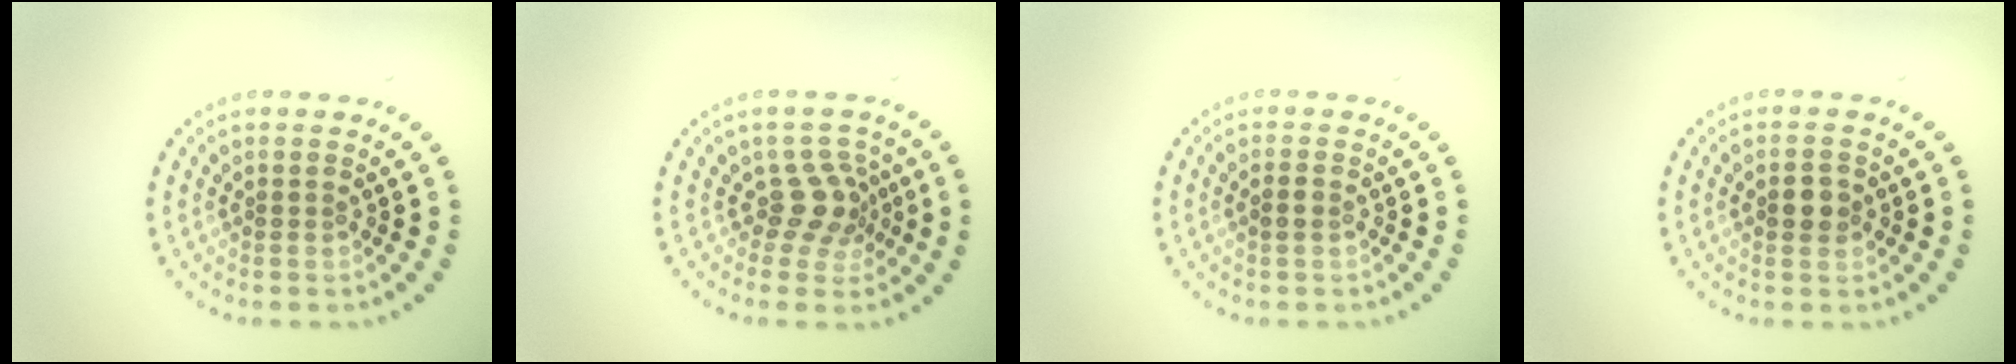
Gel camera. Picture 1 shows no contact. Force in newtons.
{"total": 2.9, "press": 2.2, "slide": 2.0}
{"total": 1.0, "press": 0.9, "slide": 0.1}
{"total": 1.9, "press": 1.9, "slide": 0.1}